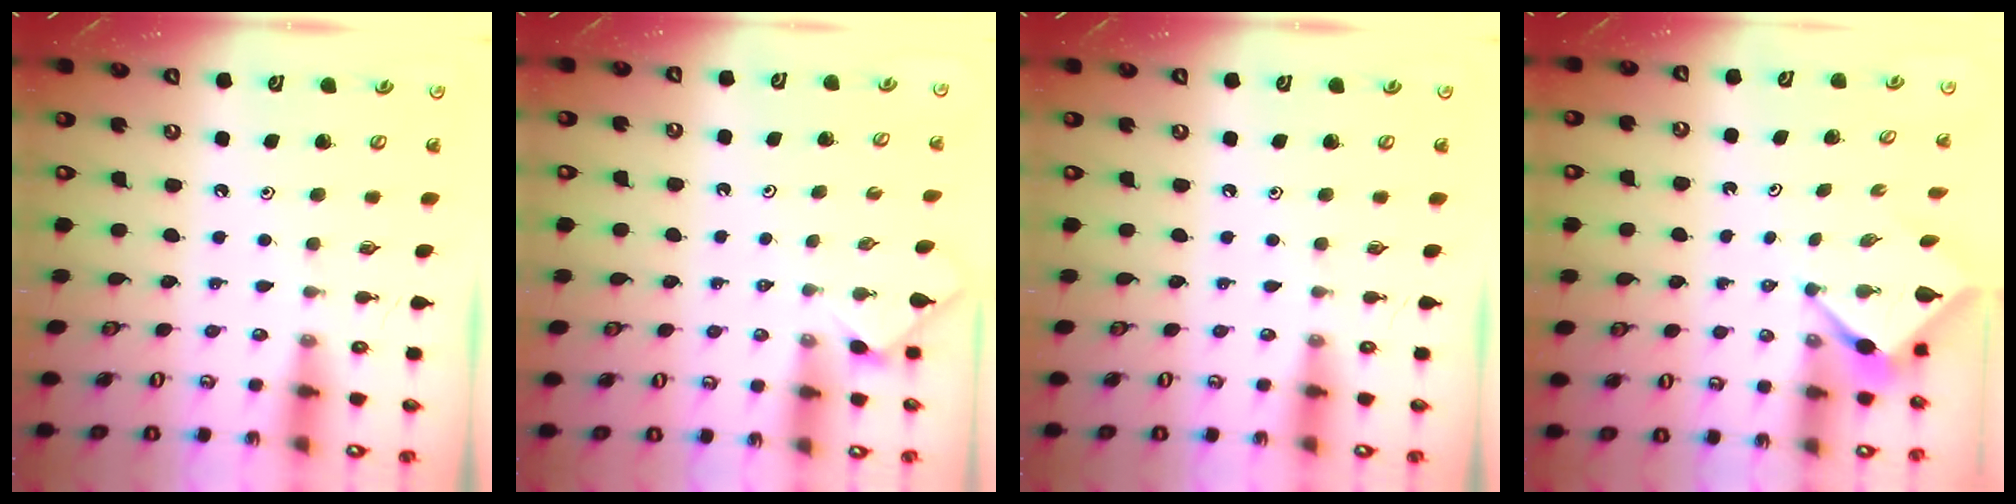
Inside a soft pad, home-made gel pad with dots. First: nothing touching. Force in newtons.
{"total": 0.0}
{"total": 0.0}
{"total": 3.1, "press": 3.0, "slide": 0.3}